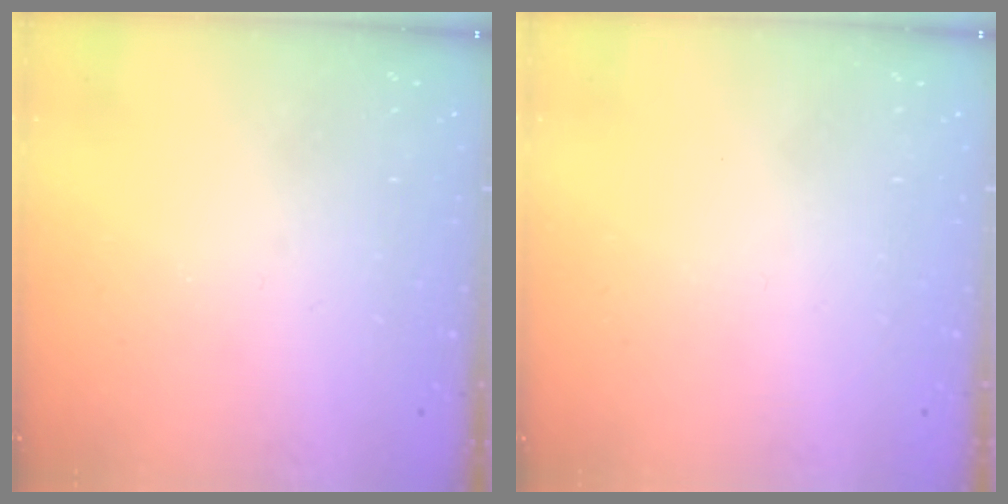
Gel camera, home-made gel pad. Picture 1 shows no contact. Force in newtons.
{"total": 1.7, "press": 1.7, "slide": 0.1}